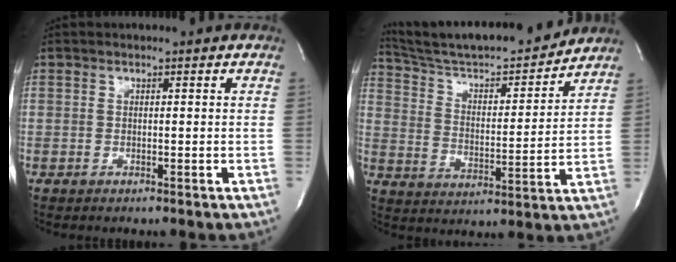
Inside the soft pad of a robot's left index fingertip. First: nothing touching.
{"total": 19.5, "force": [18.1, 1.6, 7.1], "torque": [-0.123, -0.005, 0.284]}